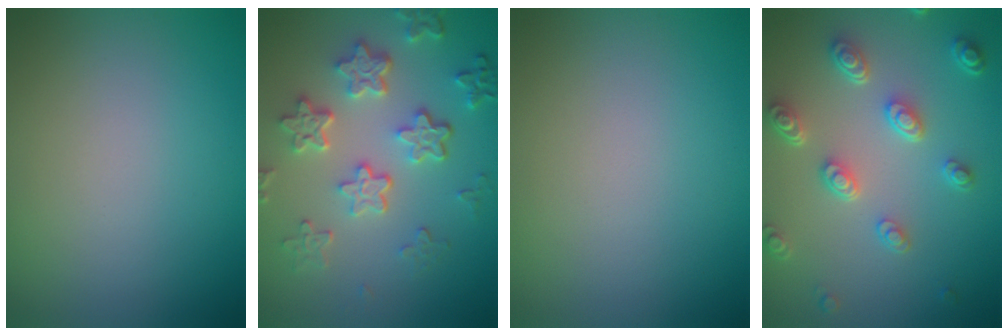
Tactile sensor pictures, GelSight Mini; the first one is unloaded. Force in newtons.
{"total": 5.6, "press": 4.3, "slide": 3.6}
{"total": 0.0}
{"total": 4.8, "press": 3.6, "slide": 3.1}